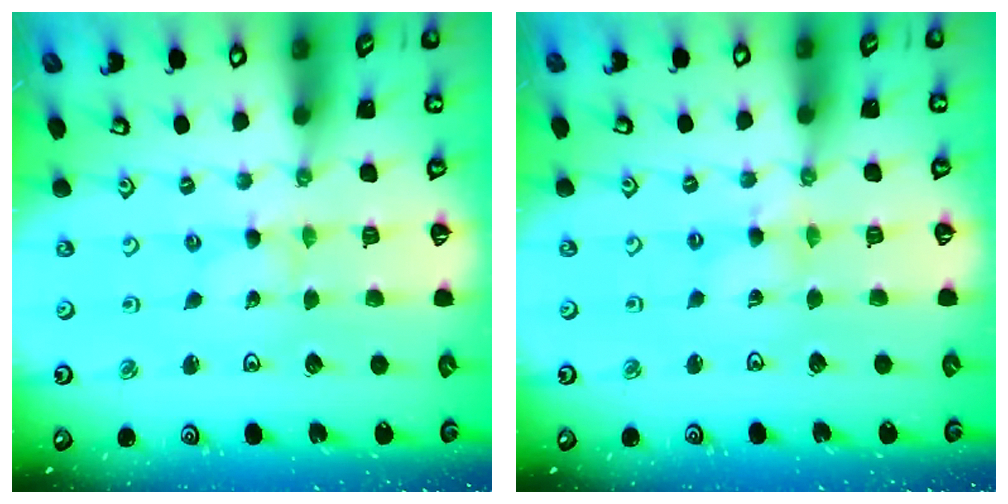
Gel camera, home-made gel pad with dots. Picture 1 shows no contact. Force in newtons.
{"total": 2.0, "press": 1.9, "slide": 0.3}